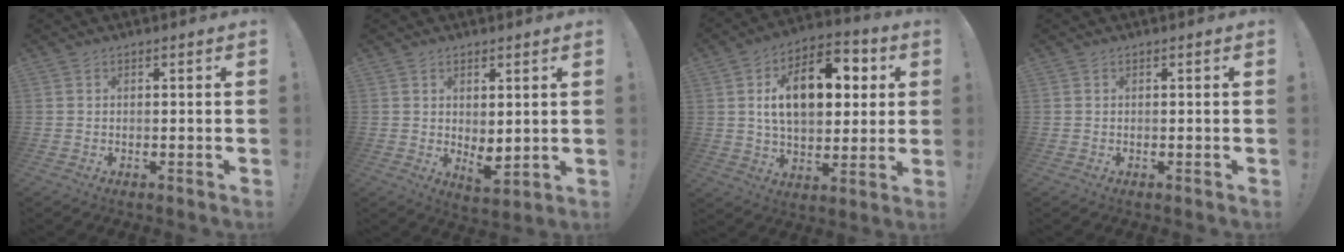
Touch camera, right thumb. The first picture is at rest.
{"total": 4.8, "force": [1.1, 2.5, 4.0], "torque": [-0.039, -0.020, 0.025]}
{"total": 18.0, "force": [4.4, 11.0, 13.5], "torque": [-0.198, -0.002, 0.074]}
{"total": 0.0}